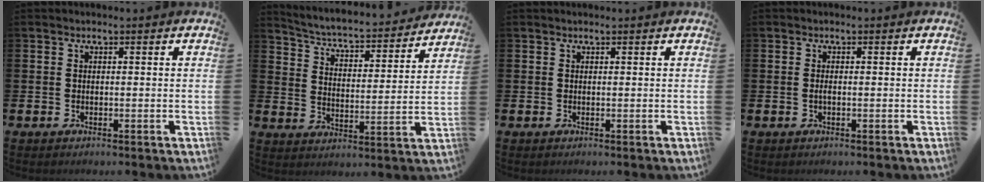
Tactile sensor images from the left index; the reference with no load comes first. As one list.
[{"total": 4.6, "force": [4.3, 0.9, 1.4], "torque": [-0.055, -0.039, 0.064]}, {"total": 0.0}, {"total": 0.5, "force": [-0.2, 0.1, 0.5], "torque": [-0.012, -0.001, -0.003]}]